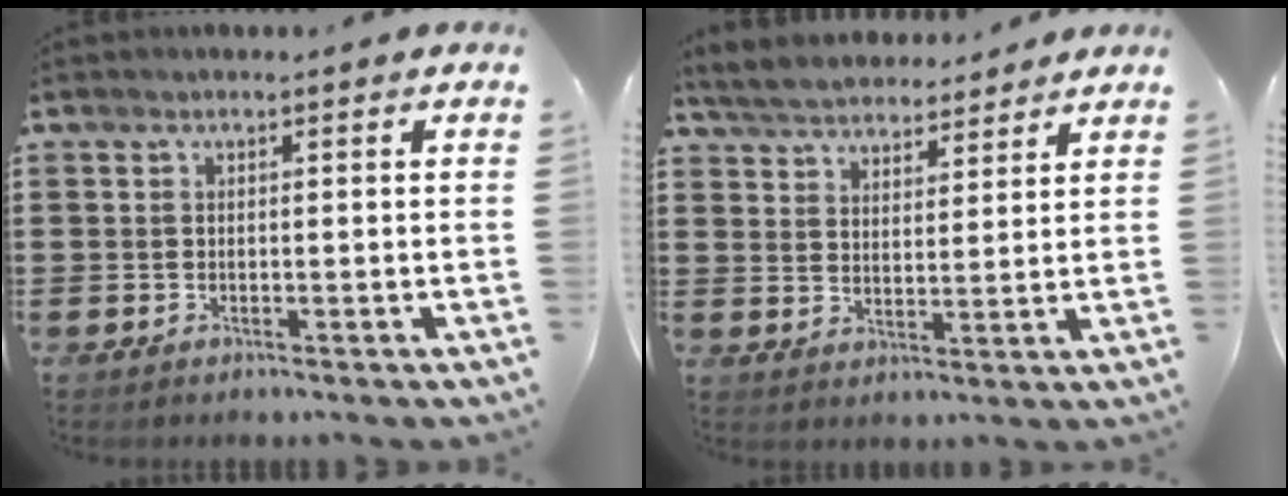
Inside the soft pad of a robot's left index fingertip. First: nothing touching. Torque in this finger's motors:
{"motor_torque": [2.14, 0.00, 0.23, 0.06]}